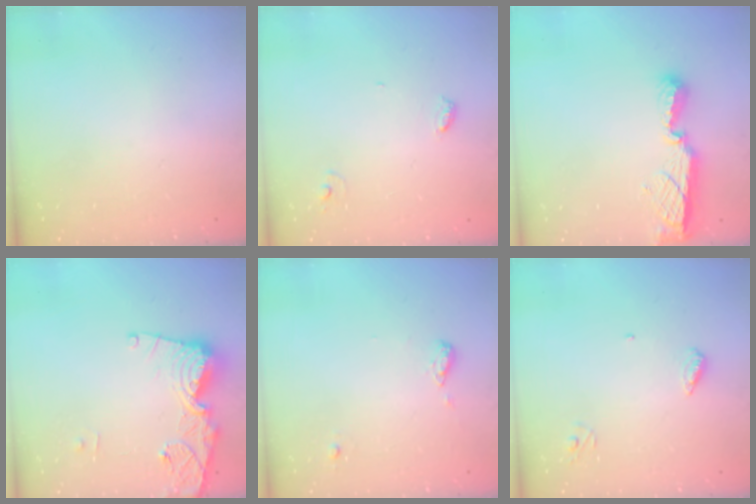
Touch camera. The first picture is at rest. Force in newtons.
{"total": 4.0, "press": 4.0, "slide": 0.3}
{"total": 7.9, "press": 7.9, "slide": 0.3}
{"total": 14.4, "press": 14.4, "slide": 1.4}
{"total": 7.0, "press": 6.3, "slide": 2.9}
{"total": 5.3, "press": 5.3, "slide": 0.6}